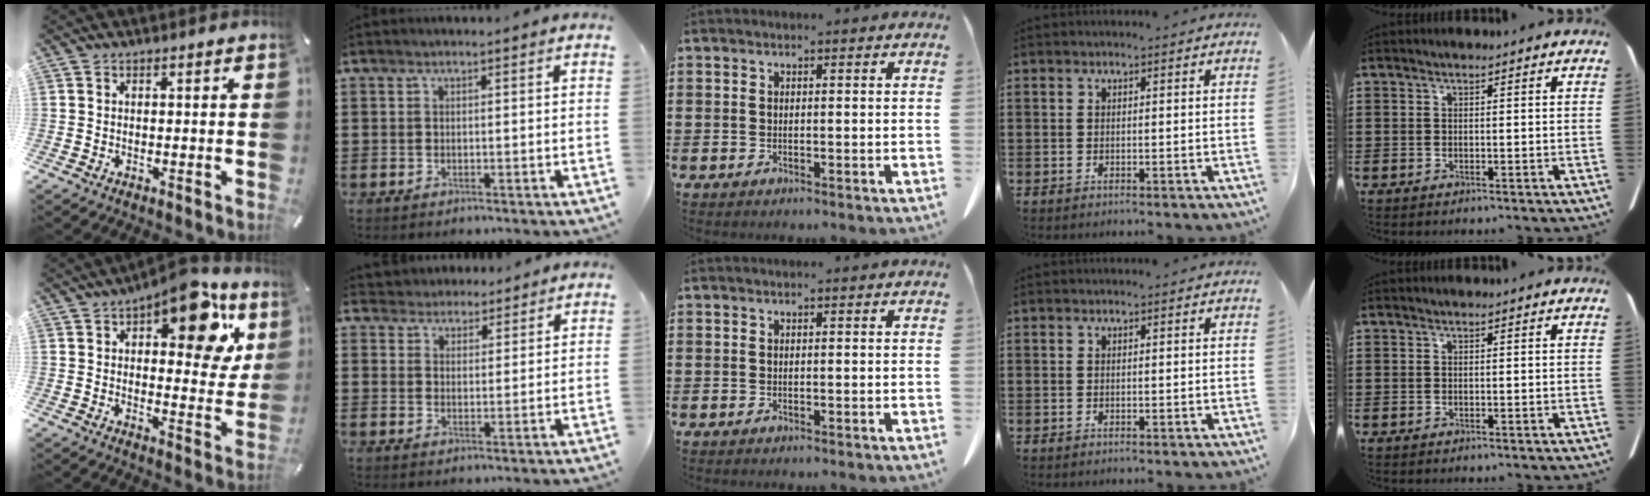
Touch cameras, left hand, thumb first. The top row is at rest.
{"thumb": {"total": 15.2, "force": [8.0, 7.0, 10.9], "torque": [-0.135, -0.044, 0.129]}, "index": {"total": 3.4, "force": [3.0, 1.4, -0.5], "torque": [-0.004, -0.002, 0.057]}}